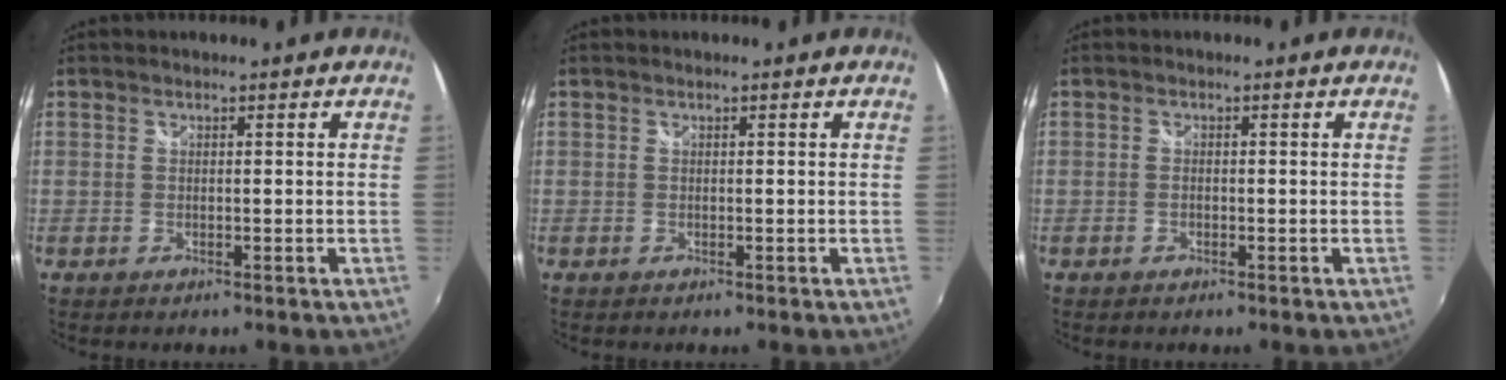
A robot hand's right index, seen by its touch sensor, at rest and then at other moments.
{"total": 0.0}
{"total": 0.7, "force": [-0.3, 0.4, 0.5], "torque": [-0.011, 0.000, -0.007]}